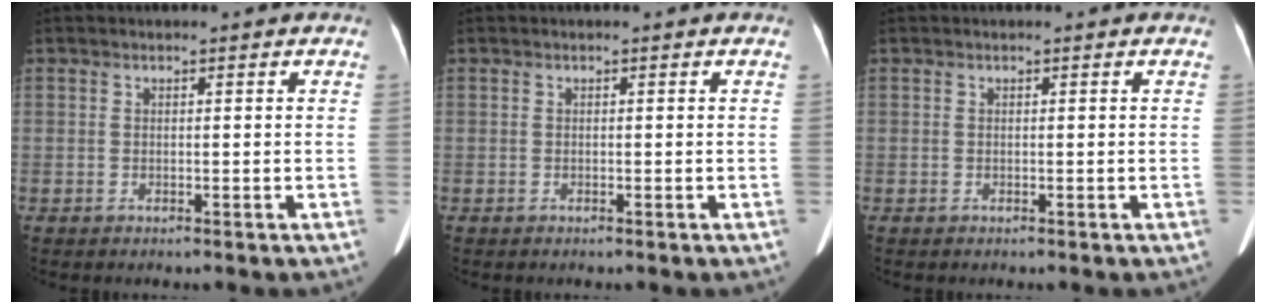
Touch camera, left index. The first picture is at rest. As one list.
[{"total": 0.0}, {"total": 0.0}]